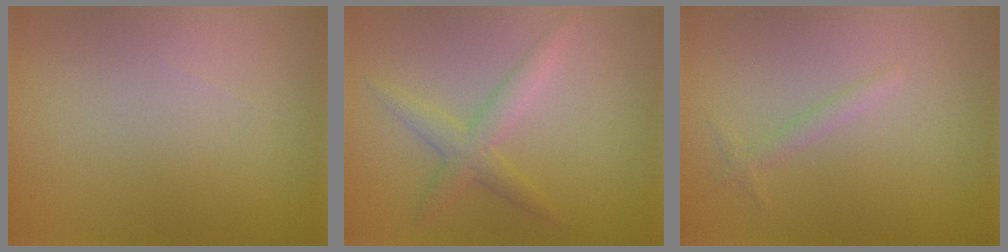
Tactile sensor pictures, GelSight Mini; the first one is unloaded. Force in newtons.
{"total": 2.5, "press": 2.5, "slide": 0.1}
{"total": 1.0, "press": 1.0, "slide": 0.0}